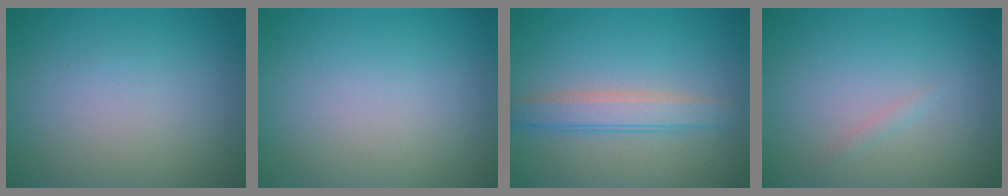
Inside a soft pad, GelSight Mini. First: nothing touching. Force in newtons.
{"total": 0.0}
{"total": 3.0, "press": 3.0, "slide": 0.1}
{"total": 0.5, "press": 0.5, "slide": 0.0}